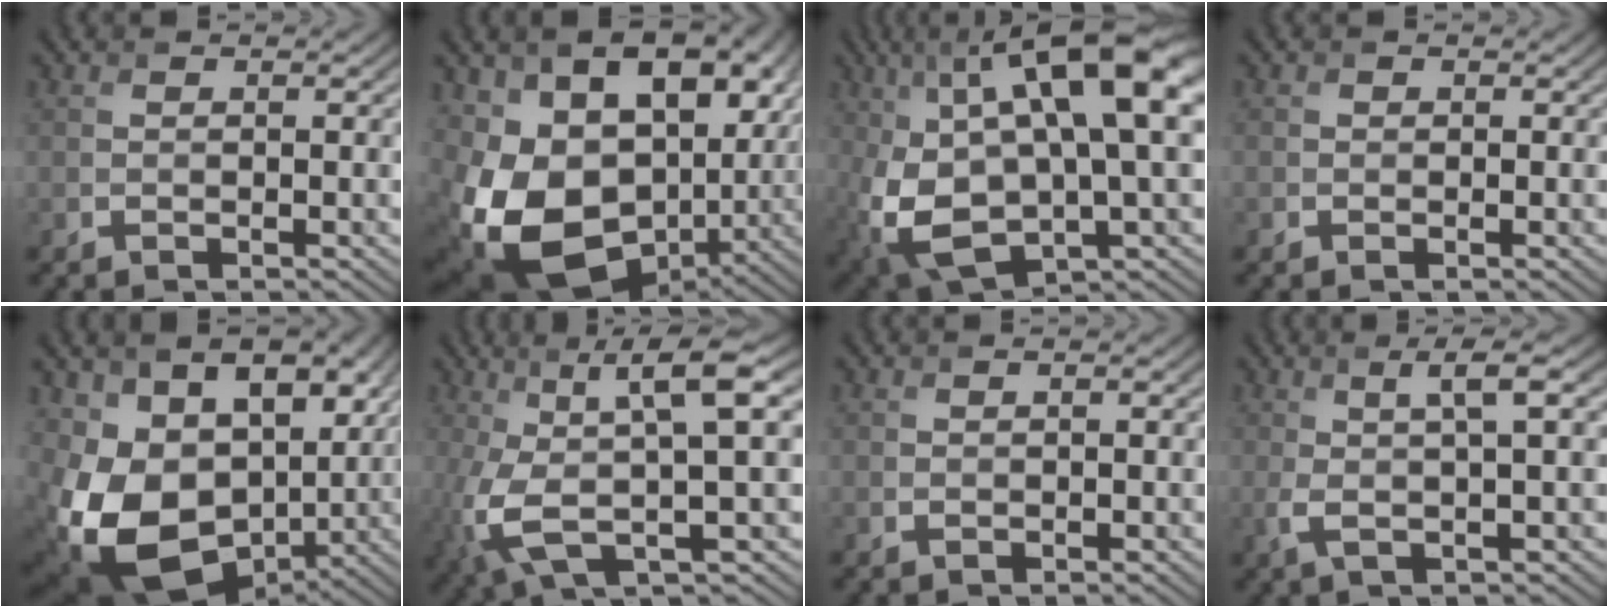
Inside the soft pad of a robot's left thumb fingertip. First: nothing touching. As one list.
[{"total": 19.7, "force": [-0.7, 13.7, 14.1], "torque": [-0.285, -0.062, 0.030]}, {"total": 19.6, "force": [3.1, 9.0, 17.1], "torque": [-0.332, 0.000, 0.067]}, {"total": 0.7, "force": [-0.1, 0.7, 0.0], "torque": [0.005, -0.005, -0.004]}, {"total": 17.2, "force": [-0.7, 12.2, 12.1], "torque": [-0.248, -0.049, 0.010]}, {"total": 11.2, "force": [0.2, 3.2, 10.7], "torque": [-0.216, -0.002, 0.002]}, {"total": 0.9, "force": [0.2, 0.4, 0.8], "torque": [-0.016, 0.001, 0.004]}, {"total": 5.1, "force": [1.0, 0.9, 4.9], "torque": [-0.098, 0.012, 0.016]}]